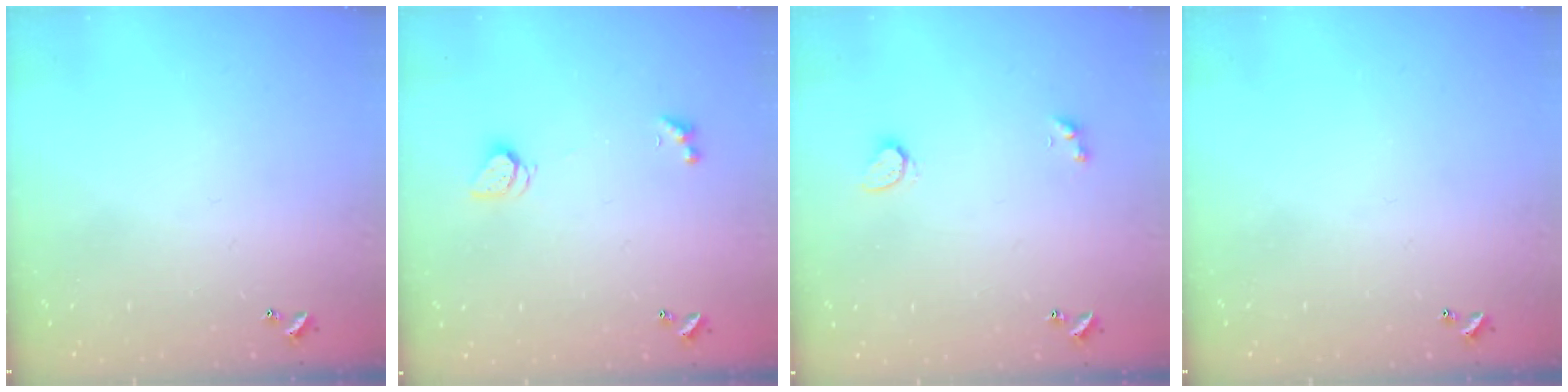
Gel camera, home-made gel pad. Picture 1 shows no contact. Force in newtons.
{"total": 2.0, "press": 2.0, "slide": 0.3}
{"total": 2.3, "press": 2.3, "slide": 0.5}
{"total": 0.0}